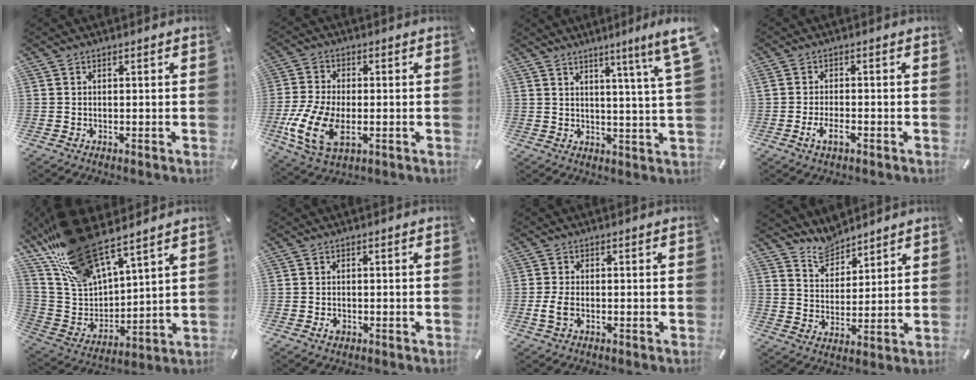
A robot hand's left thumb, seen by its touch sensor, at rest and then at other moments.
{"total": 11.9, "force": [-2.9, 6.9, 9.2], "torque": [-0.212, -0.008, -0.051]}
{"total": 9.0, "force": [5.4, -0.7, 7.2], "torque": [-0.109, -0.034, 0.080]}
{"total": 4.0, "force": [-1.8, 1.3, 3.3], "torque": [-0.067, 0.002, -0.033]}
{"total": 19.4, "force": [15.6, 6.9, 9.2], "torque": [-0.191, -0.099, 0.280]}
{"total": 1.3, "force": [-0.6, 0.9, 0.7], "torque": [-0.015, 0.003, -0.011]}
{"total": 3.1, "force": [-1.0, 1.6, 2.4], "torque": [-0.051, 0.004, -0.020]}
{"total": 6.8, "force": [6.2, 2.8, -0.3], "torque": [-0.015, -0.043, 0.121]}